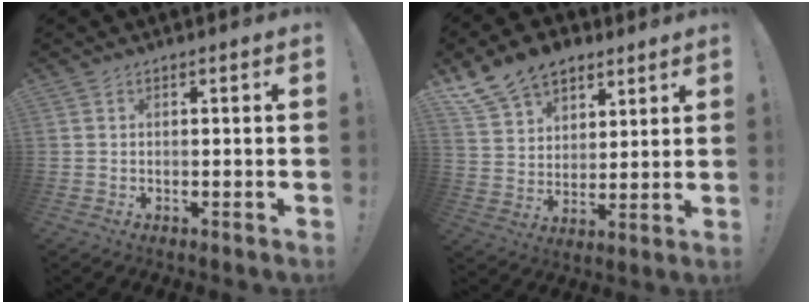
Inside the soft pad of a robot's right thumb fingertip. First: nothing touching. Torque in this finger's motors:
{"motor_torque": [-0.14, 1.00, 0.20, 0.08, 0.23]}